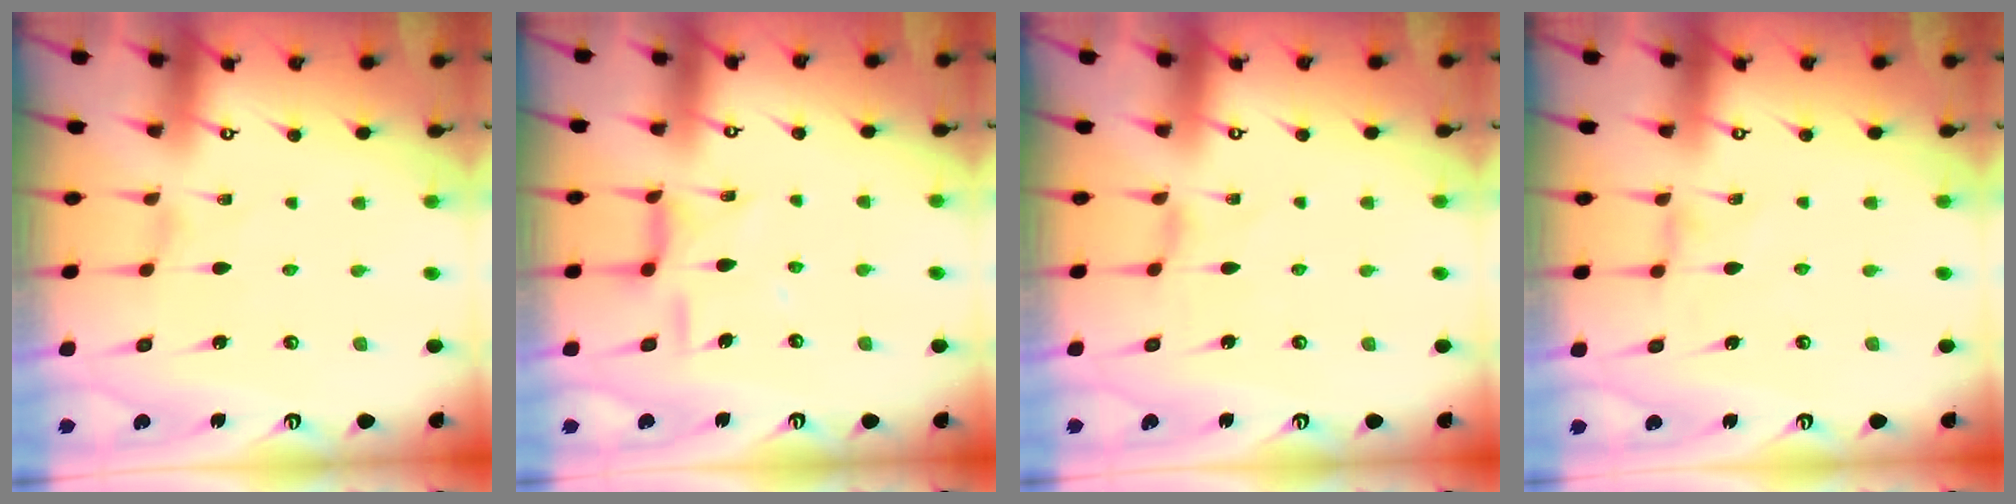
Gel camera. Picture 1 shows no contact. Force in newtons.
{"total": 11.1, "press": 11.1, "slide": 0.9}
{"total": 0.6, "press": 0.6, "slide": 0.2}
{"total": 0.0}